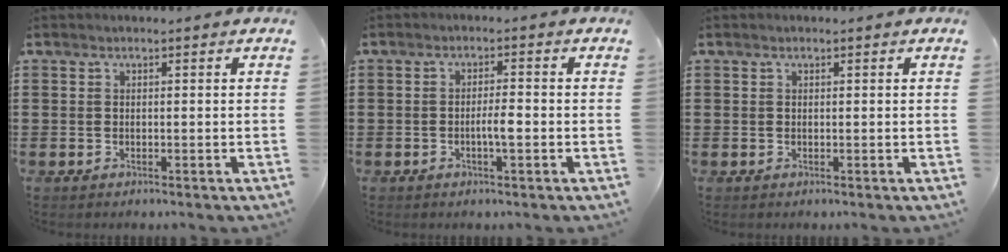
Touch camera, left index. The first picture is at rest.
{"total": 3.0, "force": [-0.8, 0.6, 2.9], "torque": [-0.052, 0.002, -0.016]}
{"total": 0.0}